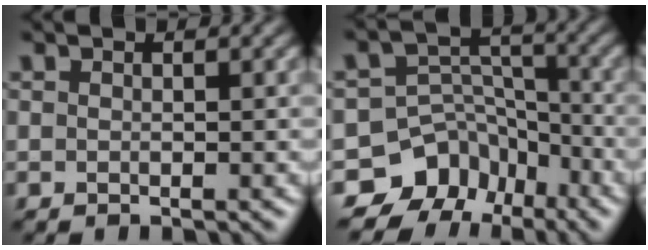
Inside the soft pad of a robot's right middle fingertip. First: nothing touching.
{"total": 8.7, "force": [-6.3, 5.9, 0.9], "torque": [0.002, 0.017, -0.100]}